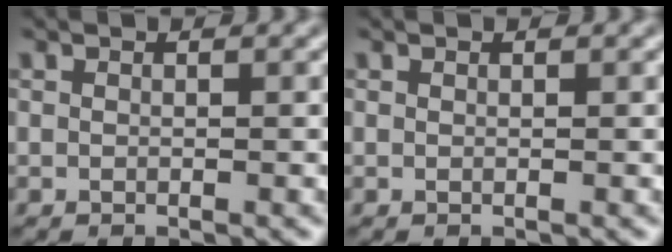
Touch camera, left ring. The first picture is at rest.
{"total": 0.0}